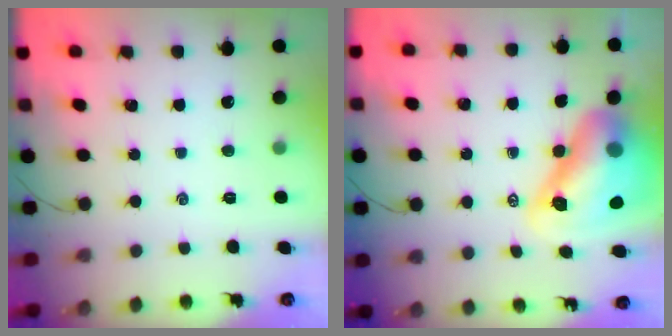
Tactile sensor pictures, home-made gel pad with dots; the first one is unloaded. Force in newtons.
{"total": 15.9, "press": 15.3, "slide": 4.5}